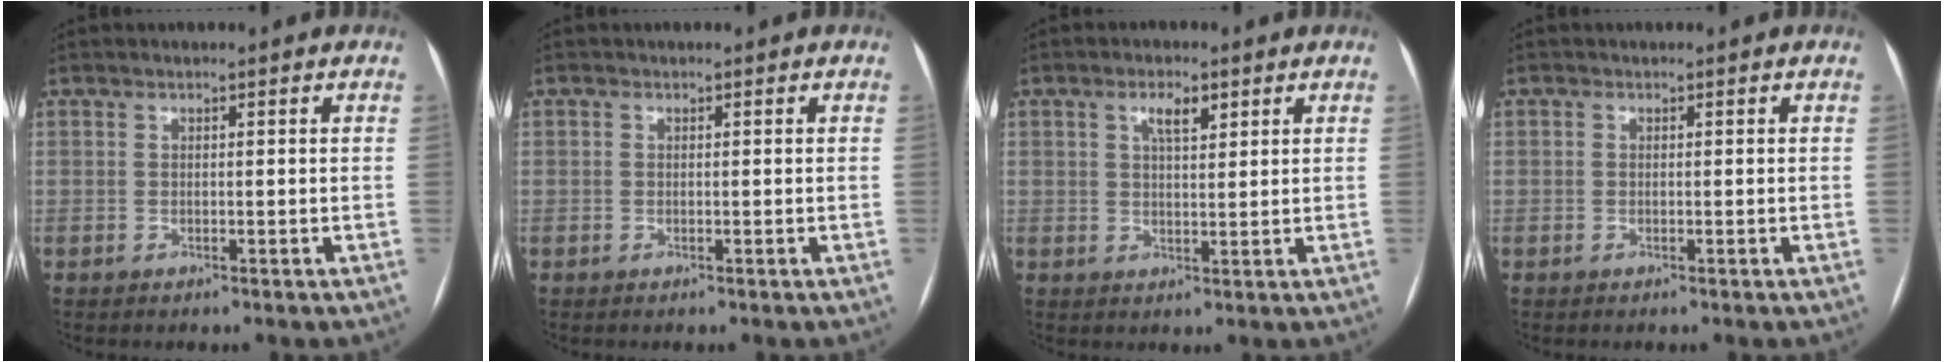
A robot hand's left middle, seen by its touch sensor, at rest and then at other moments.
{"total": 0.0}
{"total": 3.6, "force": [1.9, 1.1, 2.8], "torque": [-0.050, 0.004, 0.032]}
{"total": 0.0}